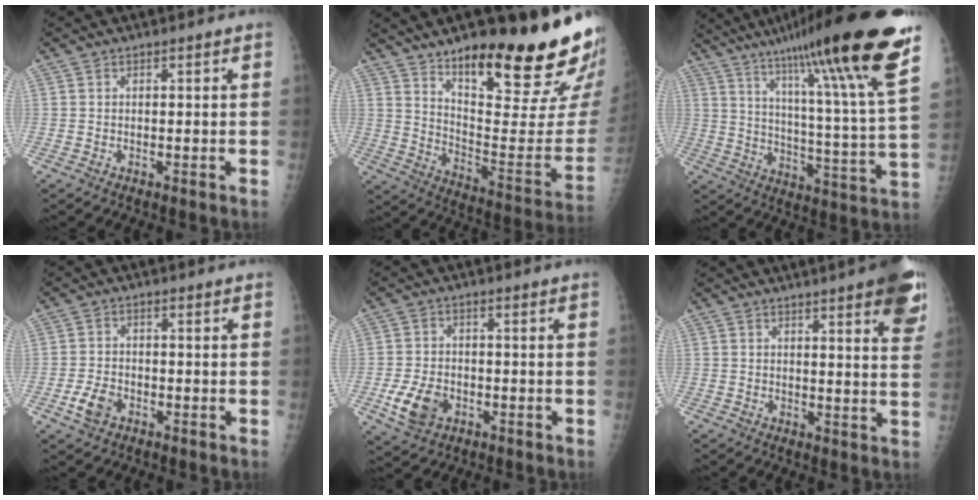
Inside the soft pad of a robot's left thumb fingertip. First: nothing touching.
{"total": 28.7, "force": [17.8, 7.3, 21.2], "torque": [-0.251, -0.085, 0.275]}
{"total": 28.1, "force": [18.6, 1.4, 21.0], "torque": [-0.312, -0.079, 0.281]}
{"total": 4.3, "force": [-2.0, 2.8, 2.5], "torque": [-0.047, 0.009, -0.037]}
{"total": 7.4, "force": [-2.6, 5.2, 4.6], "torque": [-0.082, 0.005, -0.042]}
{"total": 12.4, "force": [7.1, 2.4, 9.9], "torque": [-0.099, -0.024, 0.077]}